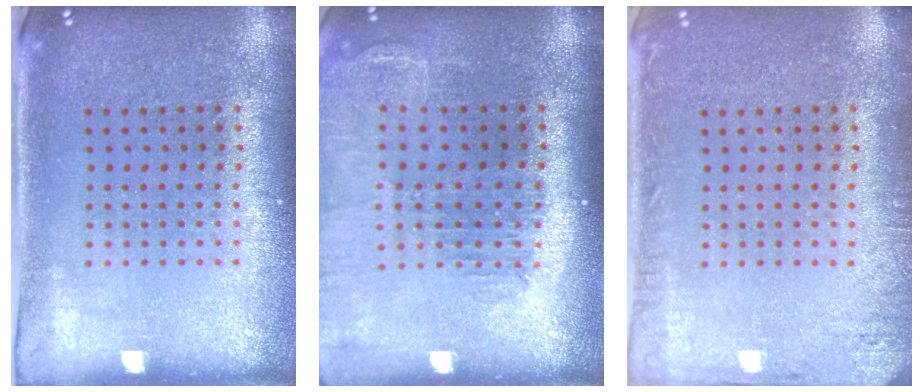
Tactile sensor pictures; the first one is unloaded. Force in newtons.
{"total": 1.5, "press": 1.5, "slide": 0.0}
{"total": 1.9, "press": 1.9, "slide": 0.2}